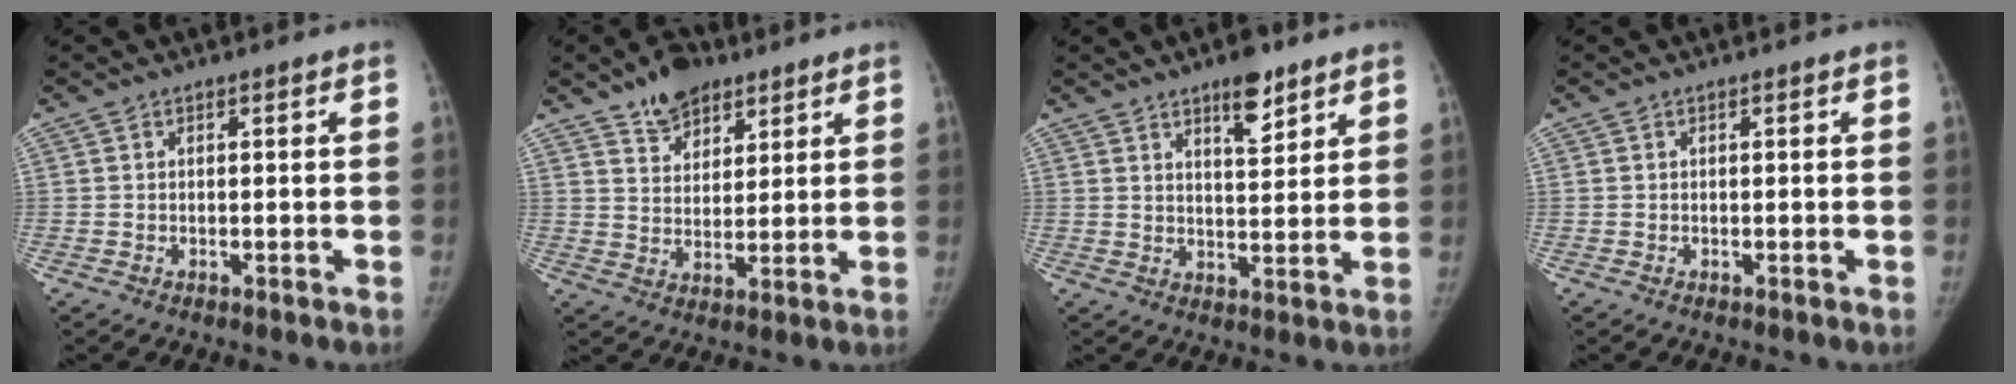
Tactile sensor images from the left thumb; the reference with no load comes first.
{"total": 9.2, "force": [6.3, 5.2, 4.1], "torque": [-0.036, -0.035, 0.109]}
{"total": 7.1, "force": [4.8, 2.5, 4.6], "torque": [-0.053, -0.031, 0.072]}
{"total": 0.0}